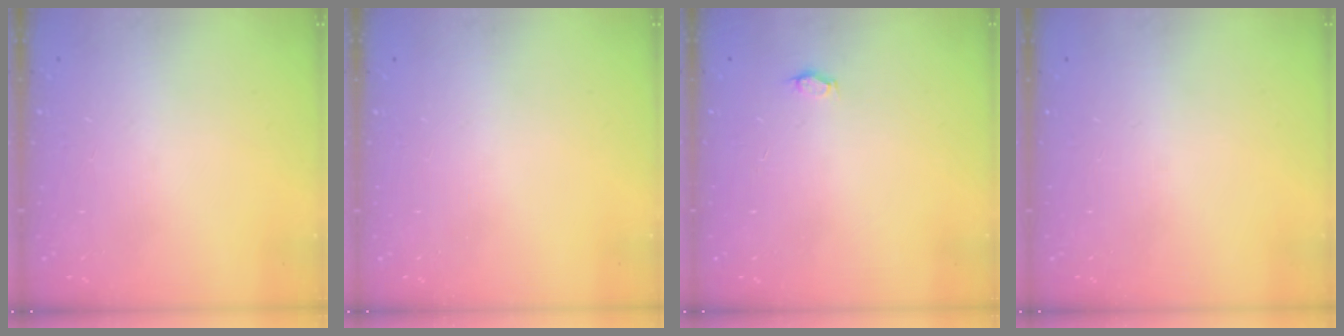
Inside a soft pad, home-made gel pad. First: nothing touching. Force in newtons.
{"total": 0.0}
{"total": 2.7, "press": 2.5, "slide": 1.1}
{"total": 0.0}